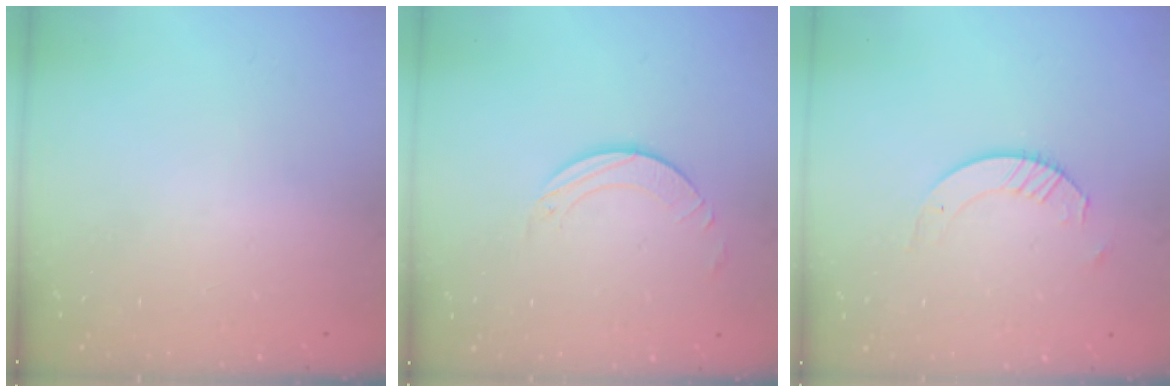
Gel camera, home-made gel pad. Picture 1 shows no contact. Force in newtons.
{"total": 1.9, "press": 1.9, "slide": 0.1}
{"total": 4.1, "press": 4.1, "slide": 0.4}